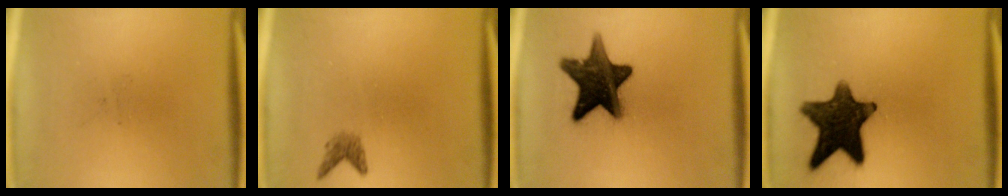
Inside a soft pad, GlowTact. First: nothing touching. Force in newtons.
{"total": 1.5}
{"total": 15.2}
{"total": 13.8}